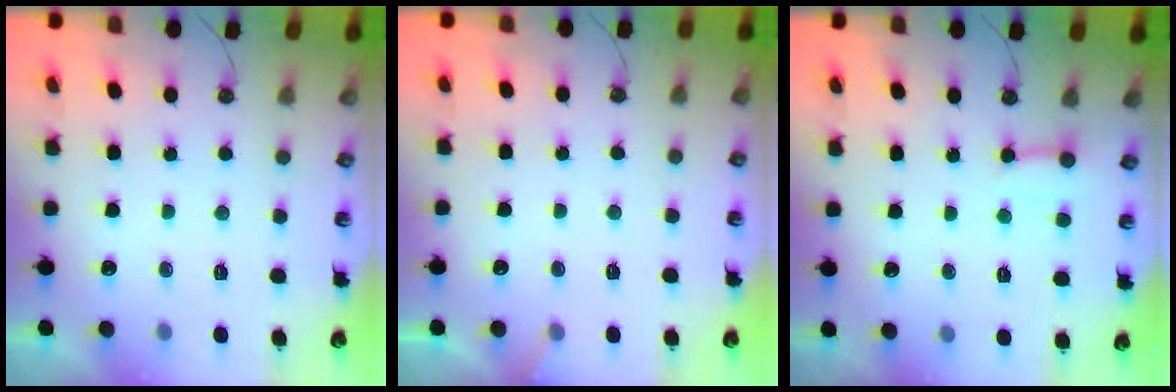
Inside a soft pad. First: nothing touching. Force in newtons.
{"total": 2.9, "press": 2.9, "slide": 0.2}
{"total": 2.8, "press": 2.7, "slide": 0.4}